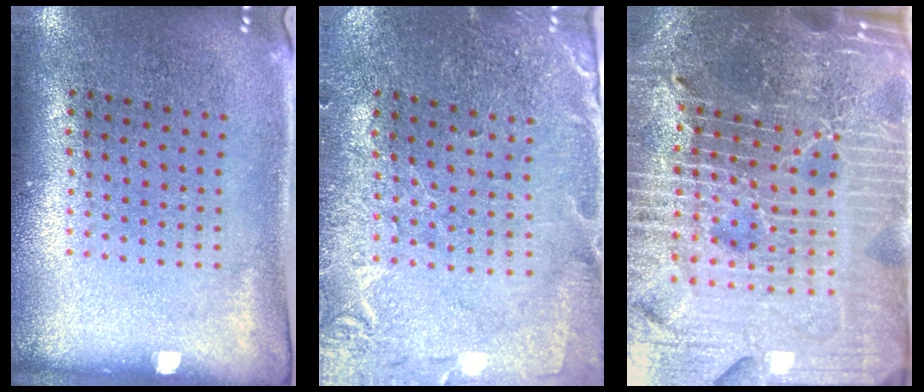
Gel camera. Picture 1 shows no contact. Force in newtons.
{"total": 0.5, "press": 0.5, "slide": 0.2}
{"total": 7.3, "press": 6.3, "slide": 3.6}